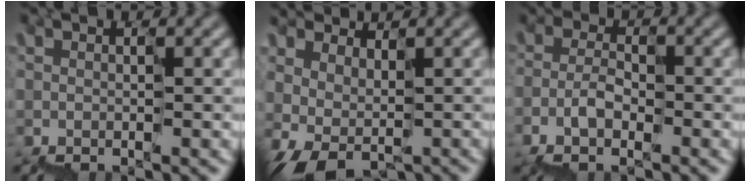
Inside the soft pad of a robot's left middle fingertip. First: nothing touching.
{"total": 2.2, "force": [0.0, 1.4, 1.7], "torque": [-0.038, 0.005, 0.016]}
{"total": 1.8, "force": [-1.4, 0.9, 0.7], "torque": [-0.020, 0.010, -0.024]}